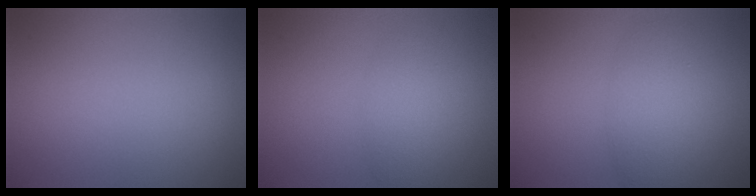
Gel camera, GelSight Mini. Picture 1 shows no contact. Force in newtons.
{"total": 2.2, "press": 2.2, "slide": 0.0}
{"total": 3.7, "press": 3.7, "slide": 0.2}